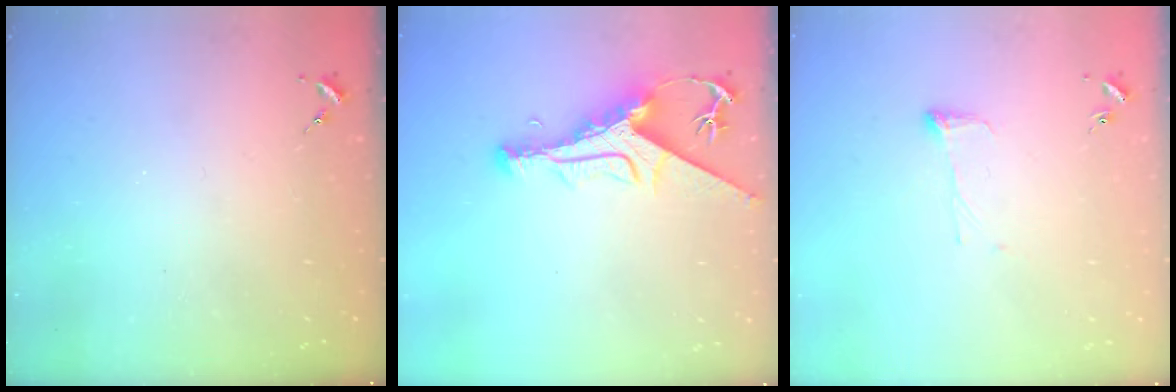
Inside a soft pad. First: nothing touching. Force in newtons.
{"total": 10.7, "press": 10.5, "slide": 1.6}
{"total": 5.5, "press": 5.5, "slide": 0.7}